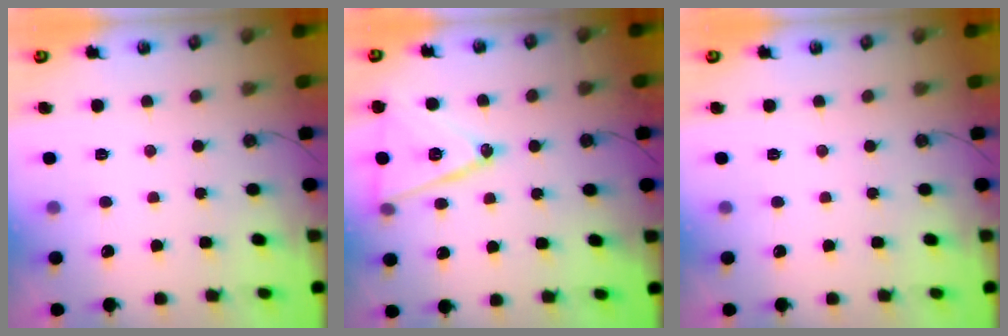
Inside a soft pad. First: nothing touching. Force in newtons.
{"total": 15.6, "press": 15.2, "slide": 3.4}
{"total": 0.0}